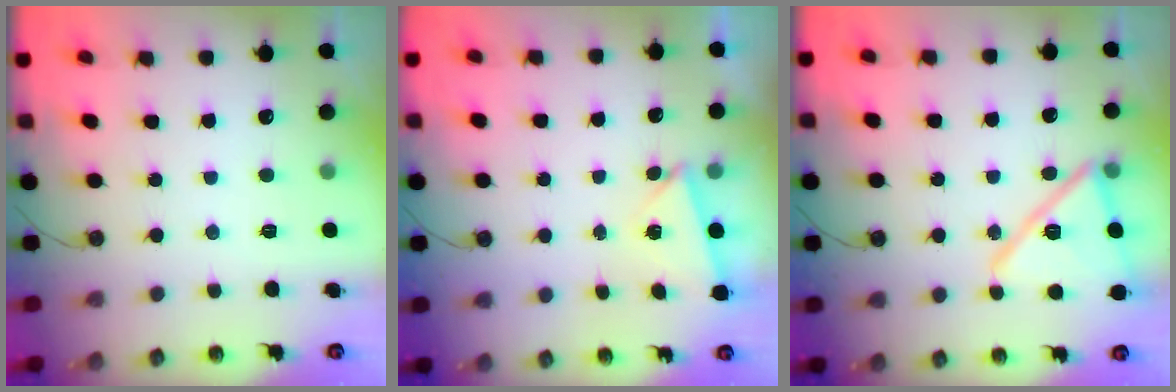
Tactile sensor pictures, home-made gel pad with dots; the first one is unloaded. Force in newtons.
{"total": 3.0, "press": 2.3, "slide": 2.0}
{"total": 16.9, "press": 16.9, "slide": 0.6}